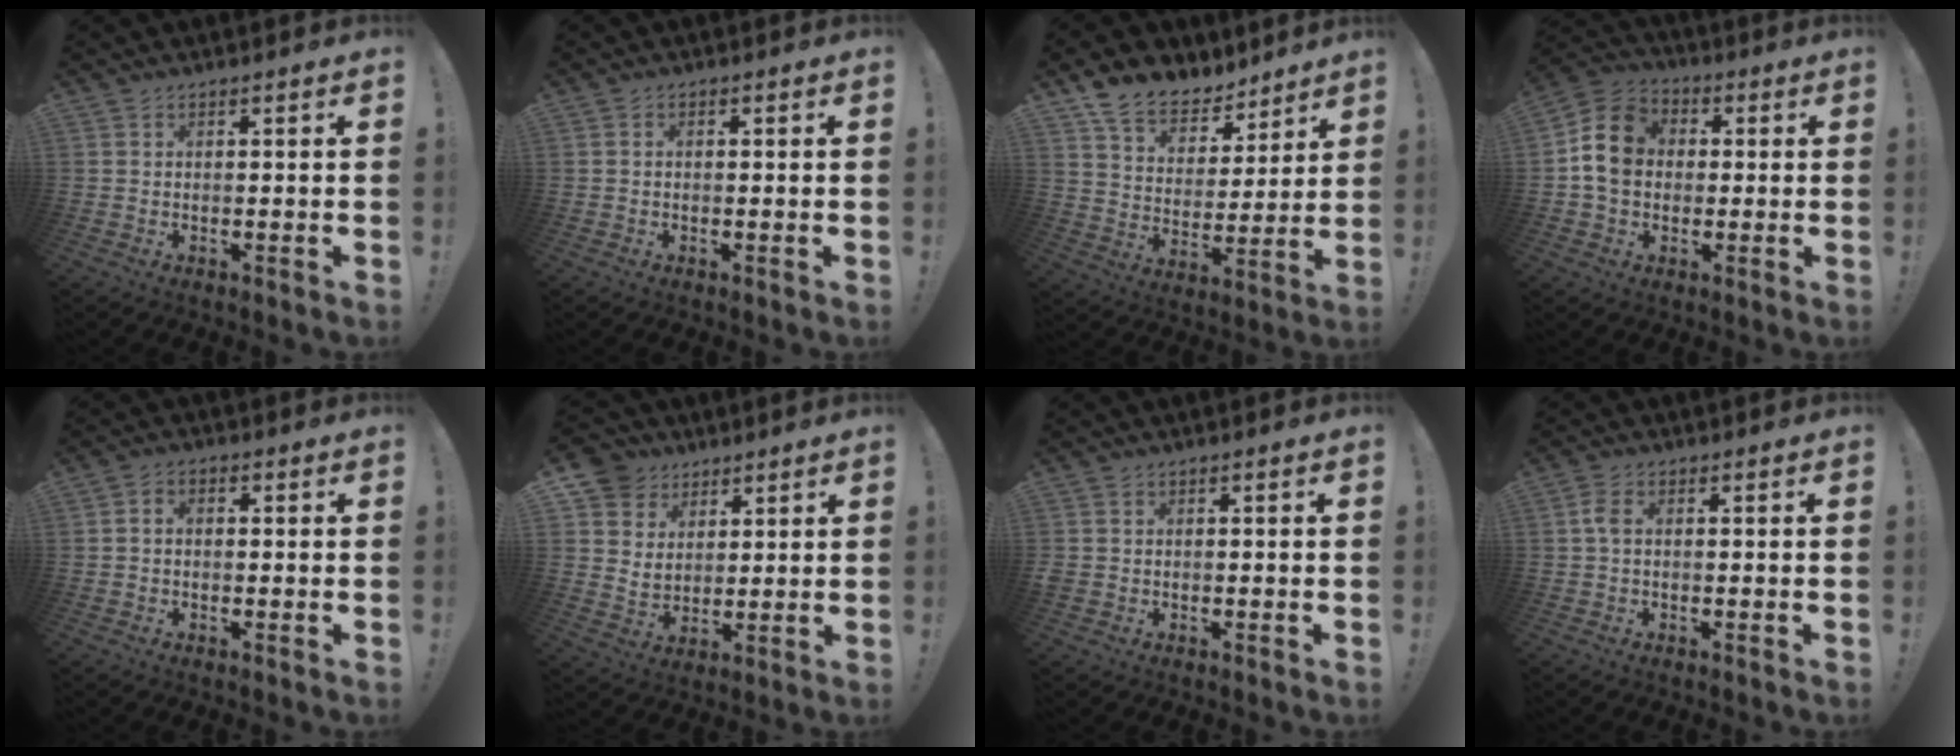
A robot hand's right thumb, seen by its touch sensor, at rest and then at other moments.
{"total": 0.7, "force": [-0.3, 0.4, 0.5], "torque": [-0.015, 0.005, -0.006]}
{"total": 11.8, "force": [9.6, 6.0, 3.1], "torque": [-0.065, -0.073, 0.182]}
{"total": 12.7, "force": [0.9, 10.4, 7.1], "torque": [-0.116, 0.017, 0.025]}
{"total": 1.7, "force": [-0.7, 1.1, 1.2], "torque": [-0.025, 0.009, -0.013]}
{"total": 8.8, "force": [4.9, 7.1, 1.5], "torque": [-0.021, -0.037, 0.098]}
{"total": 1.4, "force": [-0.1, 1.3, 0.5], "torque": [-0.015, 0.005, 0.000]}
{"total": 3.3, "force": [0.1, 1.7, 2.8], "torque": [-0.053, 0.009, 0.005]}